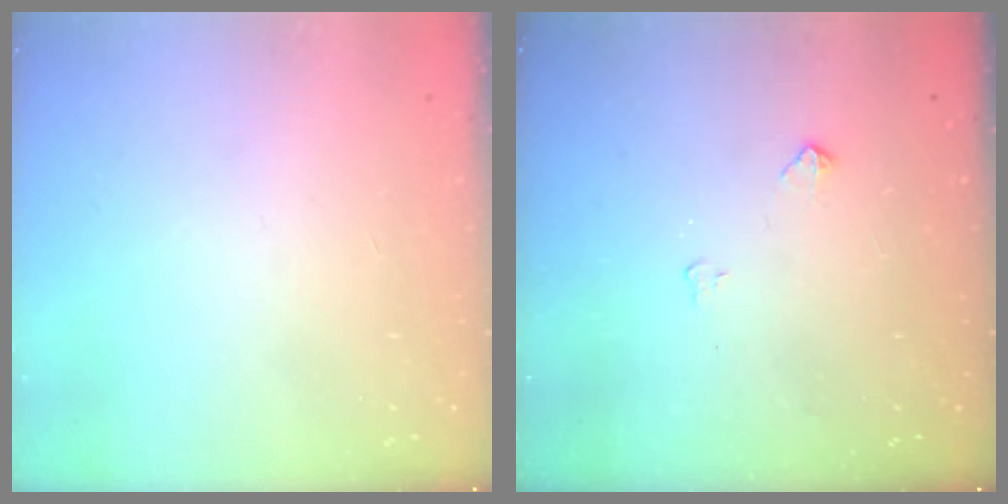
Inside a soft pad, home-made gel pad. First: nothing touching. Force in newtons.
{"total": 4.0, "press": 3.9, "slide": 0.7}